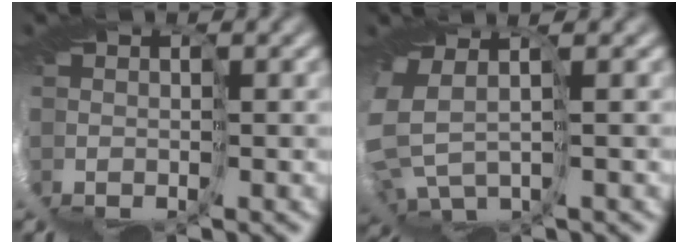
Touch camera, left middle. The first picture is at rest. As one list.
[{"total": 2.7, "force": [1.8, 1.0, 1.7], "torque": [-0.075, -0.025, 0.031]}]